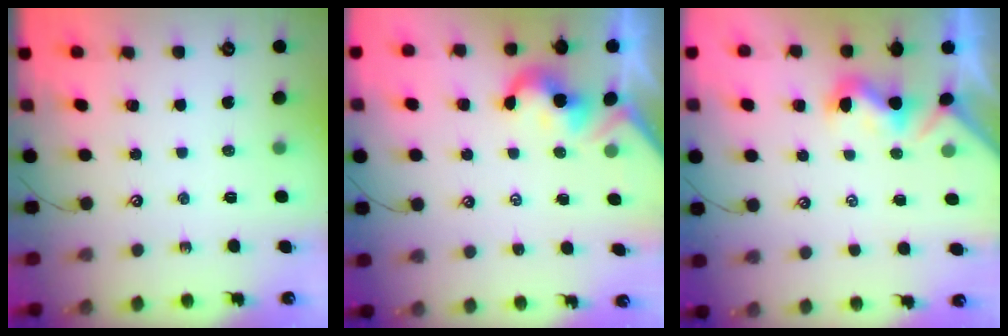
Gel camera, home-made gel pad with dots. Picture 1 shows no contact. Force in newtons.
{"total": 2.0, "press": 1.9, "slide": 0.5}
{"total": 1.1, "press": 1.0, "slide": 0.5}